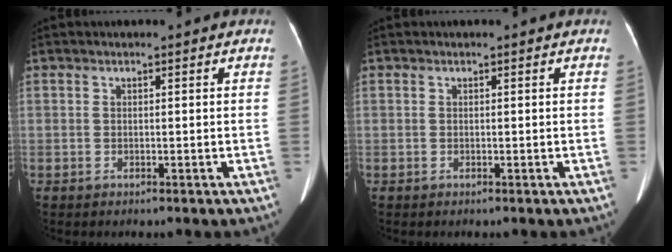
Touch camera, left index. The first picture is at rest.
{"total": 0.0}